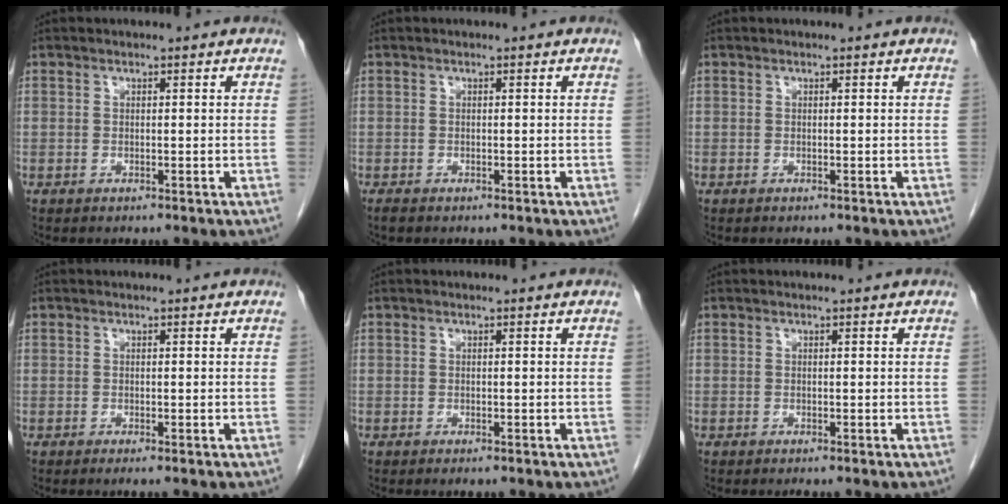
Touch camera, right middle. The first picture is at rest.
{"total": 0.7, "force": [-0.5, 0.2, 0.3], "torque": [-0.012, -0.002, -0.011]}
{"total": 0.0}
{"total": 0.6, "force": [-0.3, -0.1, 0.4], "torque": [-0.009, -0.002, -0.006]}
{"total": 0.7, "force": [-0.5, 0.2, 0.5], "torque": [-0.006, -0.001, -0.005]}
{"total": 0.0}